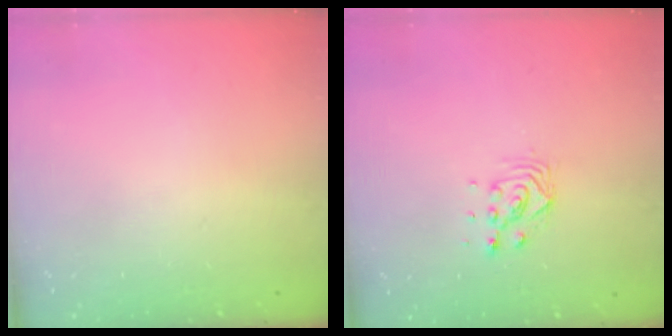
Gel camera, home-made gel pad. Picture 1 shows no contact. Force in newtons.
{"total": 6.2, "press": 6.2, "slide": 0.2}